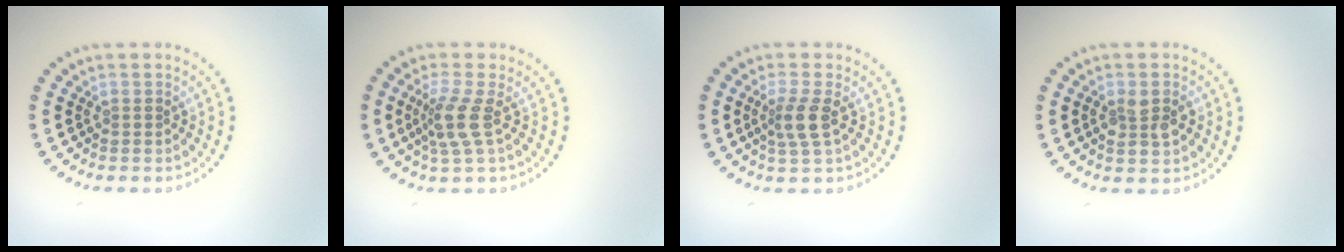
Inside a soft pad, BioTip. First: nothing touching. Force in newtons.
{"total": 2.8, "press": 2.2, "slide": 1.8}
{"total": 2.3, "press": 2.0, "slide": 1.3}
{"total": 2.7, "press": 2.7, "slide": 0.3}